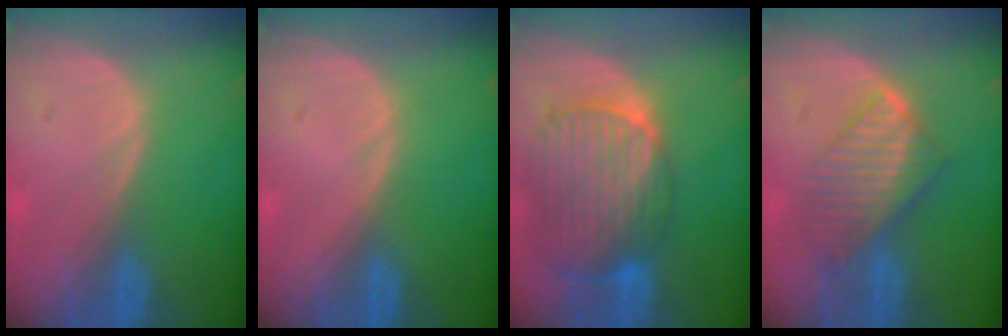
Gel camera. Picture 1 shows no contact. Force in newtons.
{"total": 0.0}
{"total": 10.7, "press": 9.2, "slide": 5.5}
{"total": 7.6, "press": 6.9, "slide": 3.2}